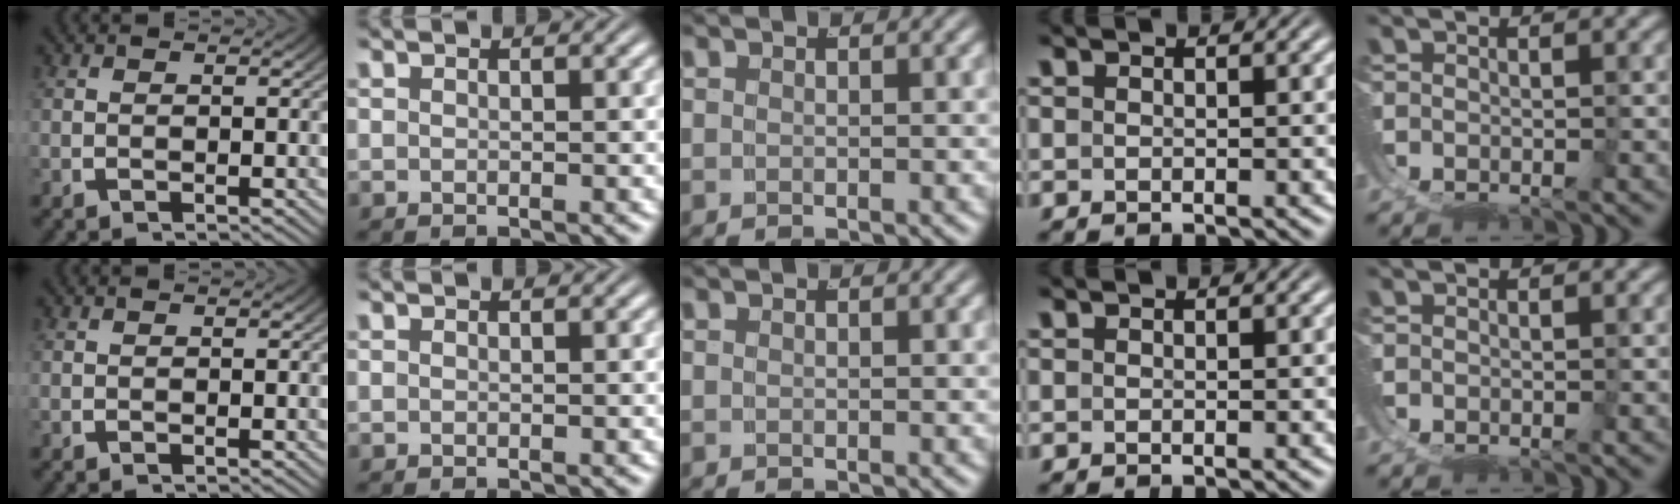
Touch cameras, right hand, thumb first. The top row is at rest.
{}